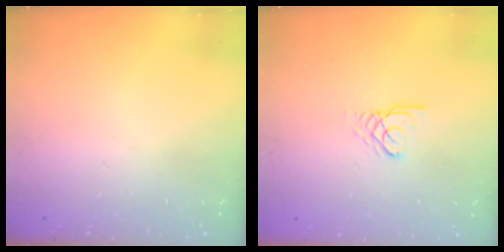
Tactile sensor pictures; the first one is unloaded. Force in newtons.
{"total": 2.7, "press": 2.7, "slide": 0.1}